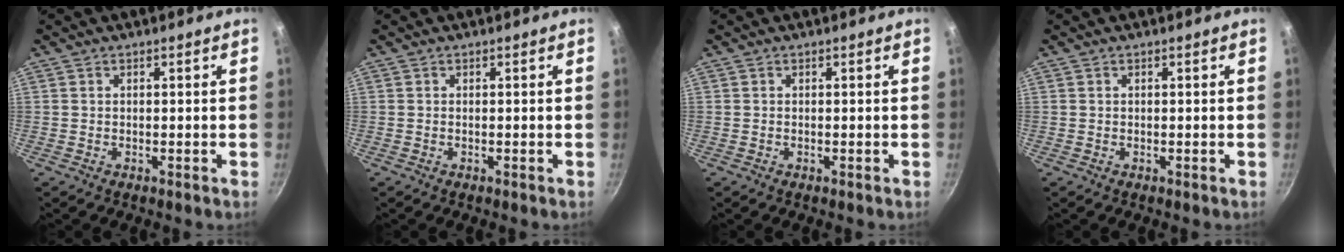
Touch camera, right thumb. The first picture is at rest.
{"total": 0.0}
{"total": 0.0}
{"total": 0.0}